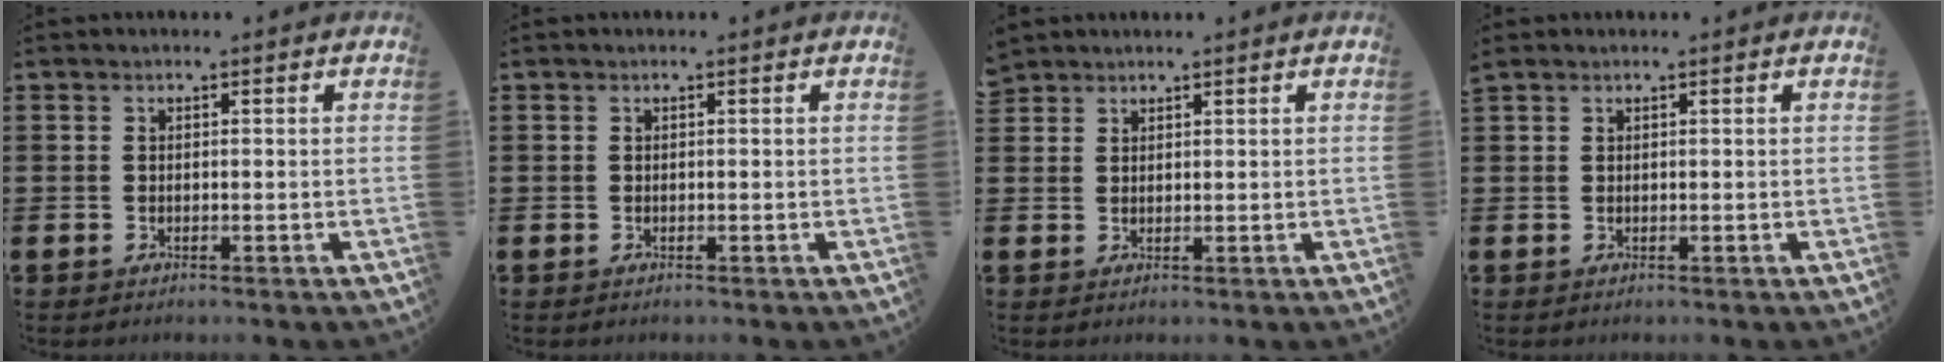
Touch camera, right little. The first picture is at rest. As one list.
[{"total": 0.0}, {"total": 1.8, "force": [1.7, 0.5, -0.1], "torque": [0.007, 0.000, 0.031]}, {"total": 0.5, "force": [0.5, 0.2, 0.0], "torque": [0.007, -0.002, 0.008]}]